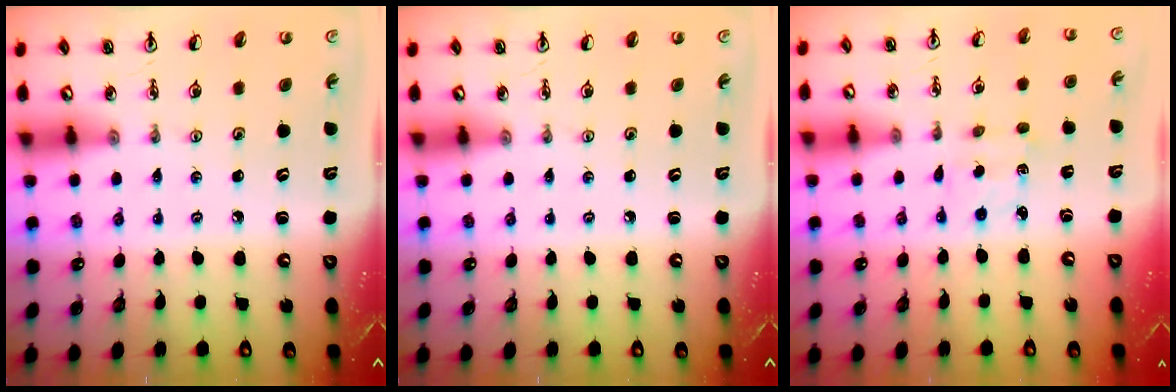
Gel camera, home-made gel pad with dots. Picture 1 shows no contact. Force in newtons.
{"total": 0.0}
{"total": 2.5, "press": 2.4, "slide": 0.5}